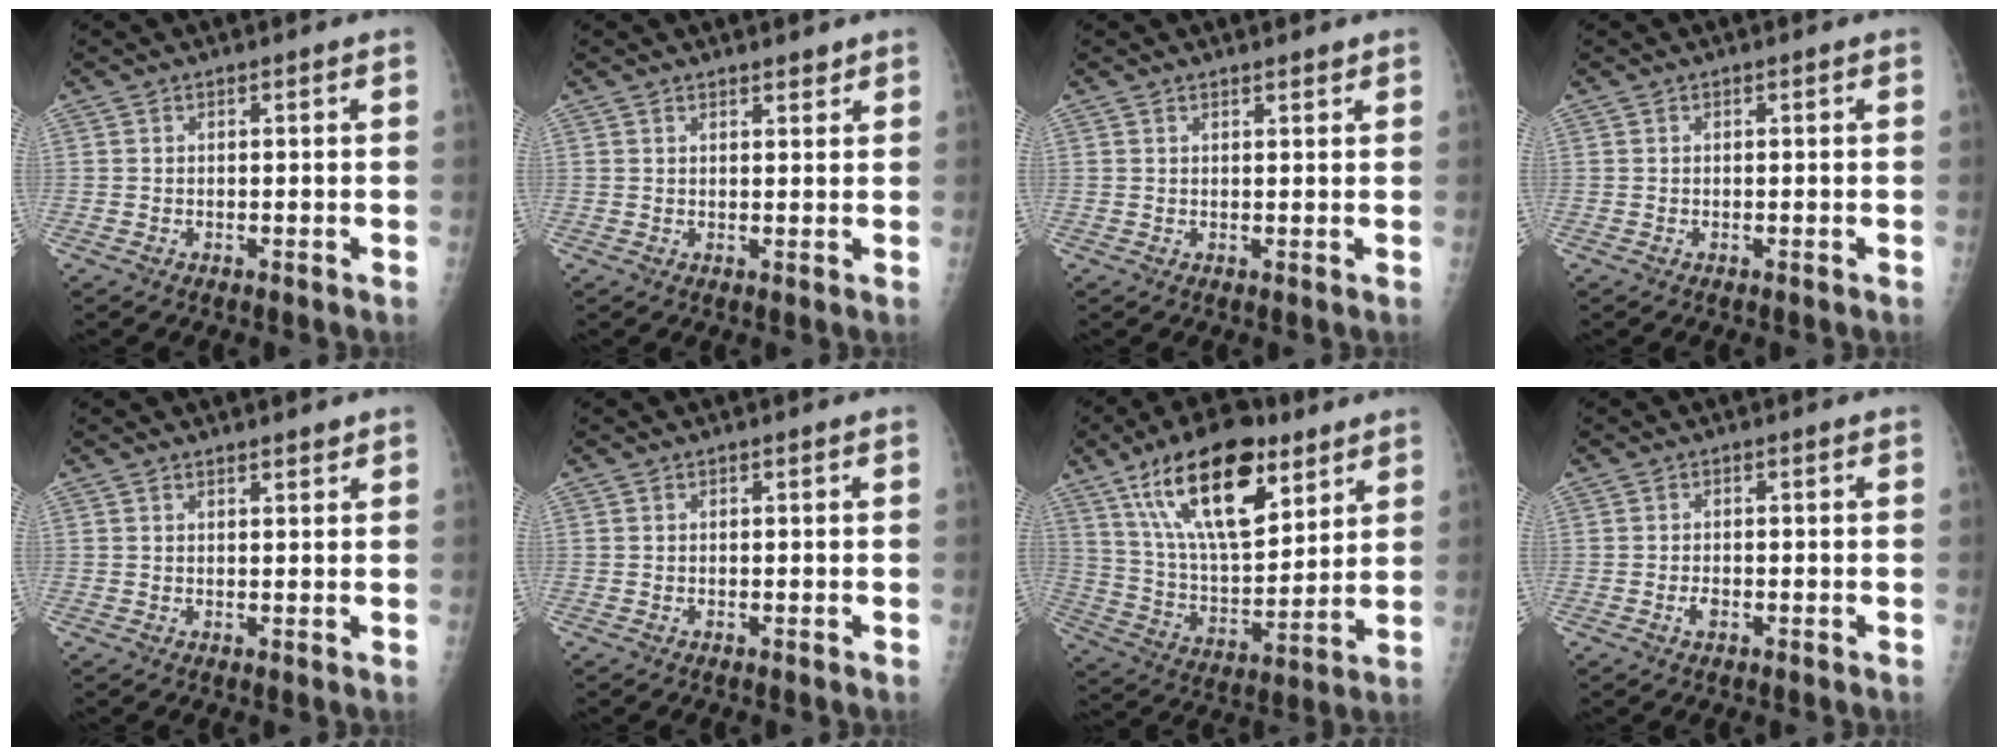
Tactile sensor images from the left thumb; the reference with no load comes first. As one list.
[{"total": 1.8, "force": [1.5, 0.5, 0.7], "torque": [-0.005, -0.011, 0.022]}, {"total": 1.2, "force": [1.0, 0.3, 0.6], "torque": [-0.007, -0.007, 0.016]}, {"total": 0.0}, {"total": 1.5, "force": [1.2, 0.4, 0.7], "torque": [-0.007, -0.009, 0.019]}, {"total": 0.0}, {"total": 22.6, "force": [12.2, 10.0, 16.1], "torque": [-0.249, -0.044, 0.218]}, {"total": 1.6, "force": [-0.7, 0.9, 1.2], "torque": [-0.021, 0.002, -0.013]}]